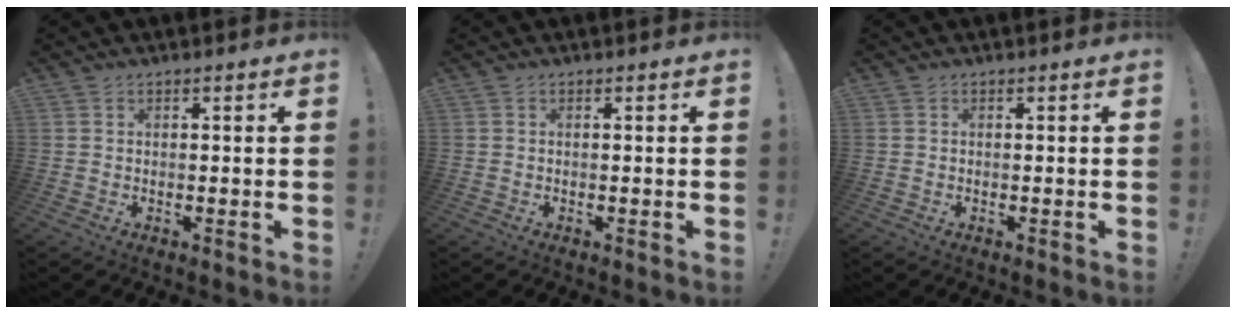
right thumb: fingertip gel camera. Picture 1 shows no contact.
{"total": 0.0}
{"total": 0.0}